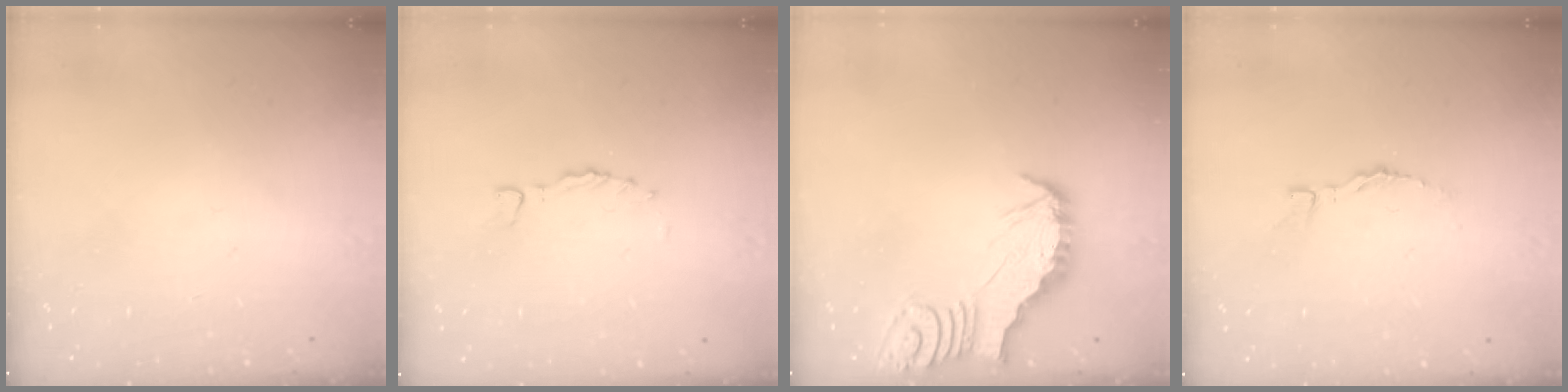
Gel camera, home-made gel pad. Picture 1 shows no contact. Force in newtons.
{"total": 0.0}
{"total": 2.8, "press": 2.8, "slide": 0.3}
{"total": 3.1, "press": 3.1, "slide": 0.2}